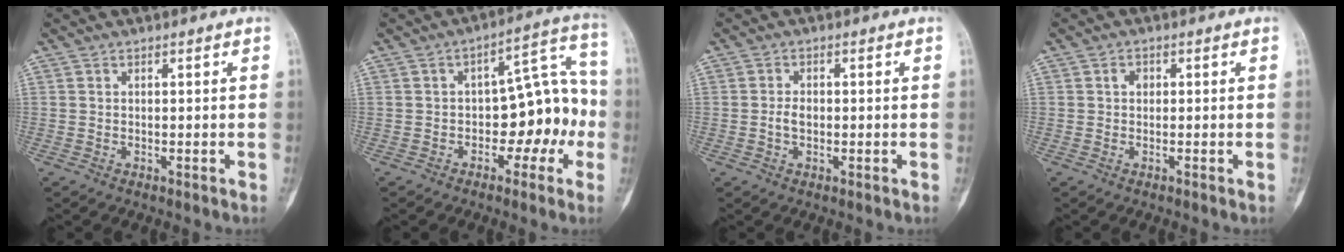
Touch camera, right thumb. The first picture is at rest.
{"total": 12.1, "force": [-3.0, 7.3, 9.2], "torque": [-0.079, 0.060, -0.044]}
{"total": 2.4, "force": [-0.3, 1.6, 1.9], "torque": [-0.035, 0.006, -0.009]}
{"total": 1.4, "force": [0.1, 1.1, 0.9], "torque": [-0.003, 0.006, -0.003]}